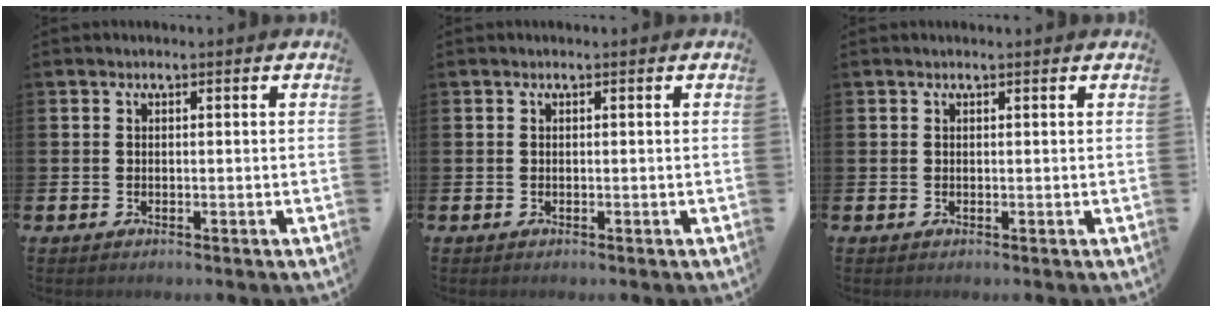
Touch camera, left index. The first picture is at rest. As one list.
[{"total": 0.0}, {"total": 0.0}]